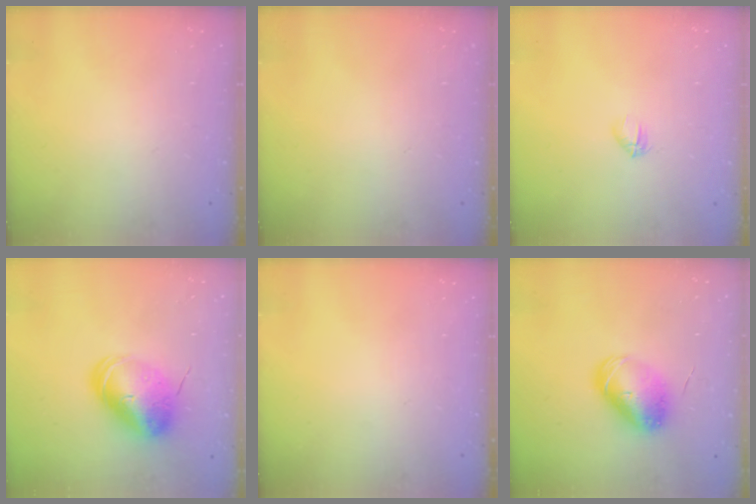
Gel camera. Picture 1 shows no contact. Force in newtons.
{"total": 0.0}
{"total": 3.2, "press": 3.1, "slide": 0.9}
{"total": 10.5, "press": 10.3, "slide": 2.0}
{"total": 0.0}
{"total": 9.3, "press": 9.3, "slide": 1.3}